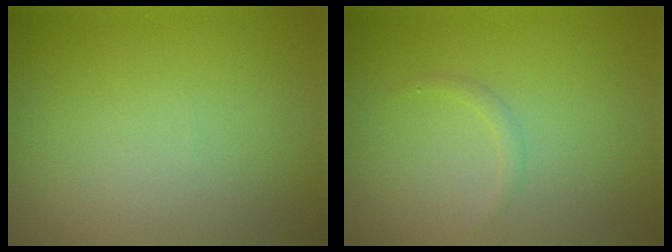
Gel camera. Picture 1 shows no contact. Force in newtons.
{"total": 0.7, "press": 0.7, "slide": 0.1}